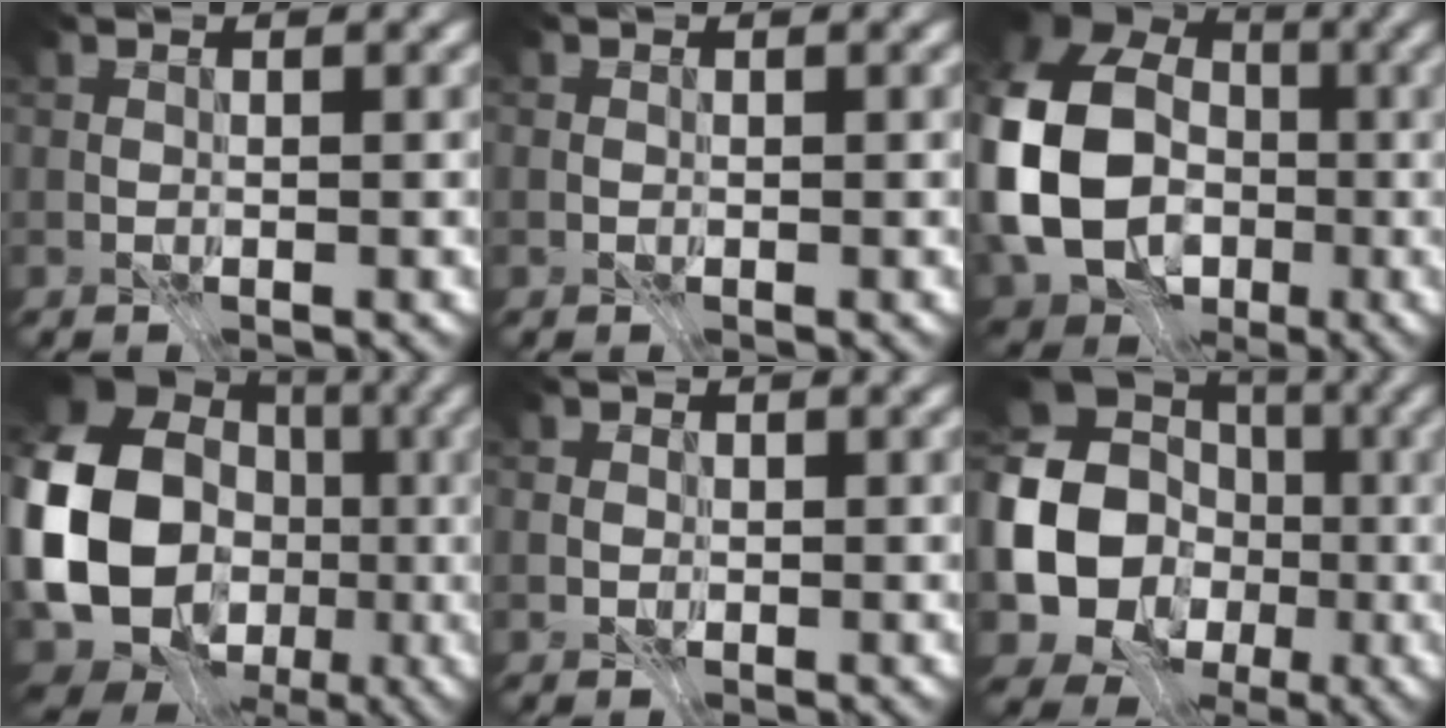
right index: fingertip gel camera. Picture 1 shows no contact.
{"total": 0.0}
{"total": 14.4, "force": [-2.5, 11.6, 8.3], "torque": [-0.204, -0.006, -0.062]}
{"total": 19.1, "force": [-2.5, 16.2, 9.9], "torque": [-0.200, -0.023, -0.064]}
{"total": 0.9, "force": [-0.1, 0.9, 0.2], "torque": [-0.002, -0.002, -0.002]}
{"total": 14.5, "force": [-2.6, 12.8, 6.3], "torque": [-0.142, -0.022, -0.066]}